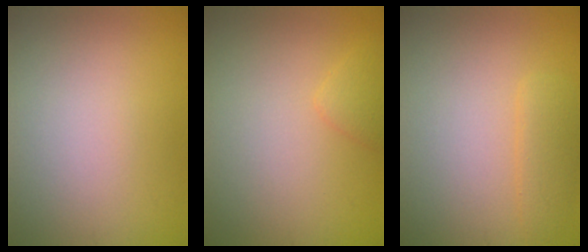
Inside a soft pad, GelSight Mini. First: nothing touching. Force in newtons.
{"total": 1.3, "press": 1.3, "slide": 0.0}
{"total": 1.8, "press": 1.8, "slide": 0.2}